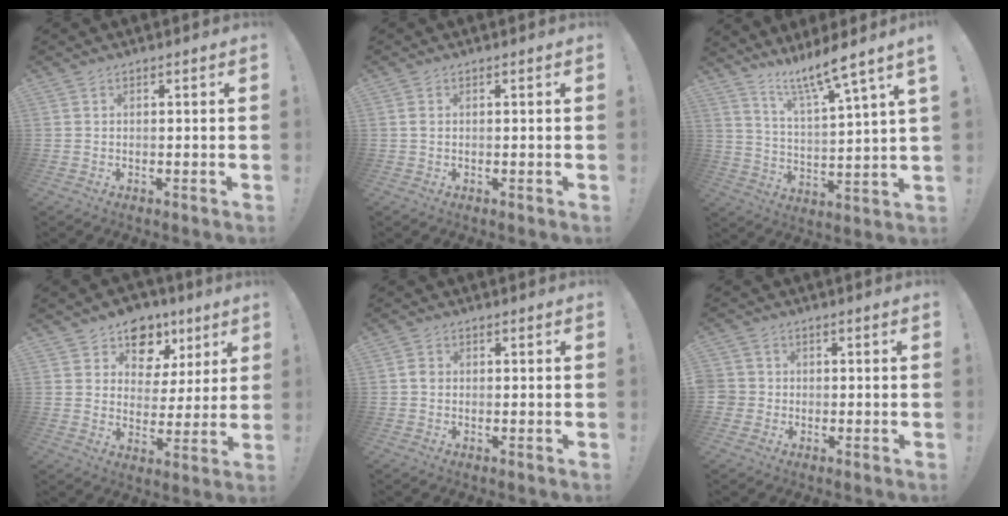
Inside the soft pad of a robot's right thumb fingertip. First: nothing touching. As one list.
[{"total": 1.0, "force": [0.0, 0.5, 0.9], "torque": [-0.020, 0.005, 0.000]}, {"total": 10.8, "force": [8.4, -0.1, 6.8], "torque": [-0.120, -0.063, 0.132]}, {"total": 10.9, "force": [6.3, 8.2, 3.4], "torque": [-0.044, -0.042, 0.120]}, {"total": 1.9, "force": [-0.2, 1.5, 1.1], "torque": [-0.019, 0.006, -0.004]}, {"total": 3.7, "force": [-0.5, 3.5, 1.0], "torque": [-0.027, 0.008, -0.008]}]